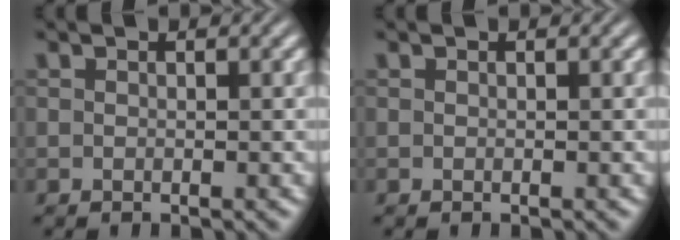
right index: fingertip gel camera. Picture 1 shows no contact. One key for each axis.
{"total": 0.0}